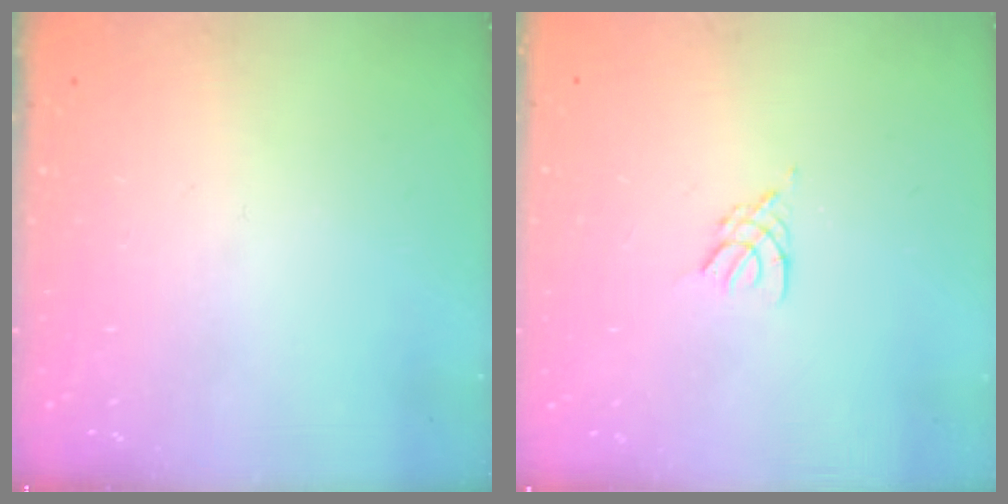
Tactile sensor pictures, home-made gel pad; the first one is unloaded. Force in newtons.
{"total": 2.4, "press": 2.3, "slide": 0.5}